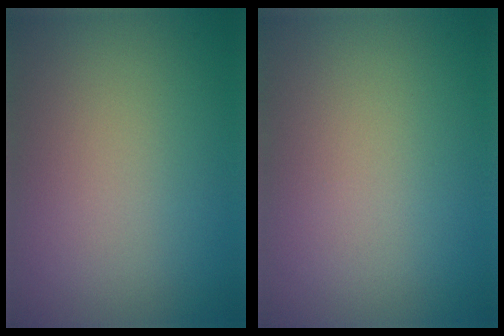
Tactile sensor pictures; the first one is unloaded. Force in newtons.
{"total": 0.0}